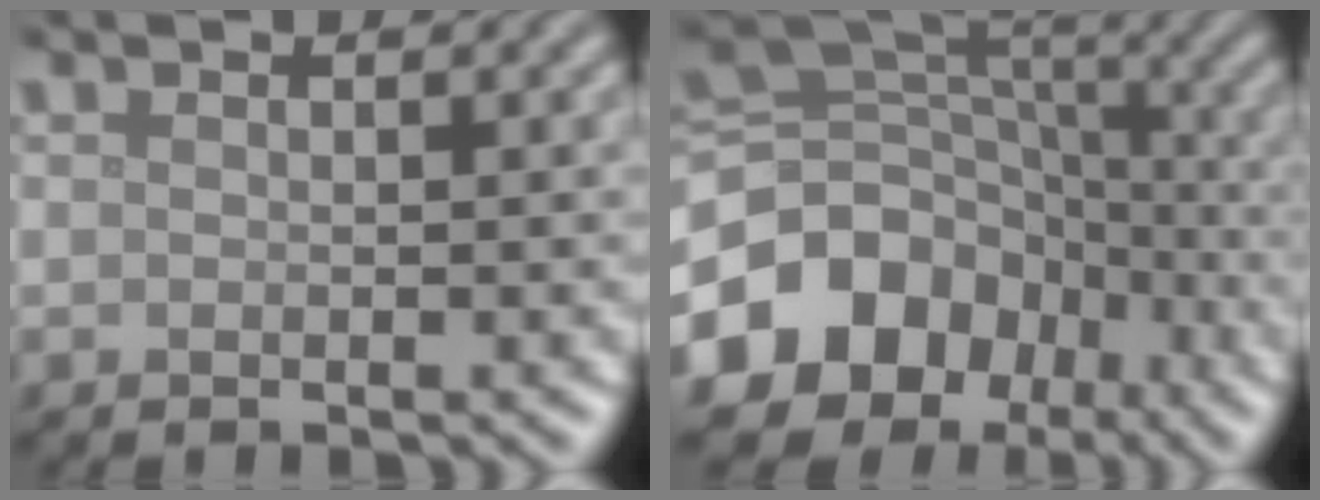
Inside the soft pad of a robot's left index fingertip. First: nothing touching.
{"total": 12.6, "force": [-6.2, 9.9, 4.7], "torque": [-0.118, 0.008, -0.108]}